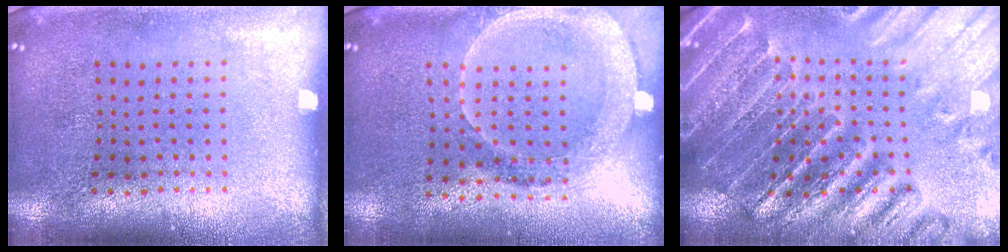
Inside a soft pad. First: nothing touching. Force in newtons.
{"total": 1.8, "press": 1.6, "slide": 0.8}
{"total": 3.0, "press": 2.9, "slide": 0.4}